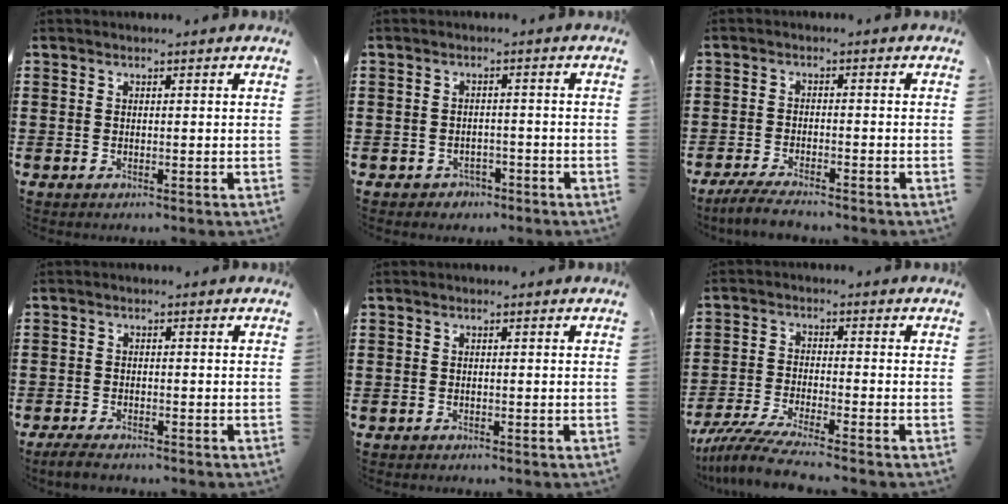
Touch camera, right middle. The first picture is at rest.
{"total": 1.8, "force": [-1.6, 0.9, -0.1], "torque": [-0.007, 0.002, -0.037]}
{"total": 3.5, "force": [-3.0, 0.3, 1.6], "torque": [-0.040, -0.006, -0.063]}
{"total": 2.0, "force": [-1.9, 0.4, 0.7], "torque": [-0.020, 0.001, -0.040]}
{"total": 0.6, "force": [-0.5, 0.2, 0.0], "torque": [-0.002, 0.000, -0.012]}
{"total": 6.1, "force": [-5.5, -0.2, 2.6], "torque": [-0.068, -0.019, -0.110]}